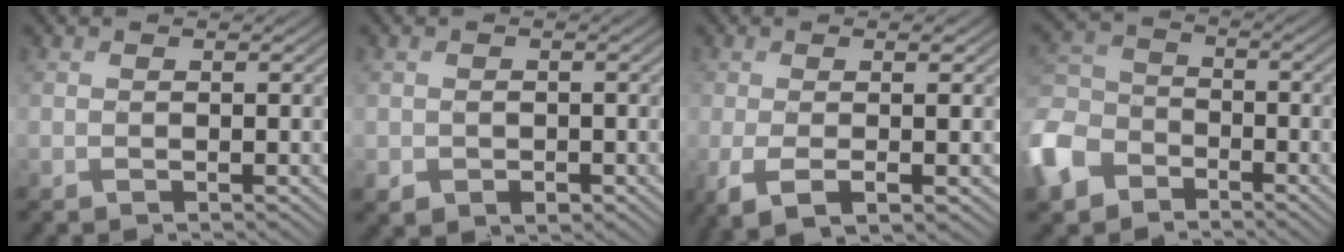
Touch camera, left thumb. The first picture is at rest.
{"total": 2.2, "force": [-0.6, 2.0, 0.8], "torque": [-0.024, -0.013, -0.010]}
{"total": 5.6, "force": [-0.9, 1.5, 5.3], "torque": [-0.097, -0.006, -0.018]}
{"total": 10.1, "force": [-5.7, 6.9, 4.7], "torque": [-0.137, -0.017, -0.140]}